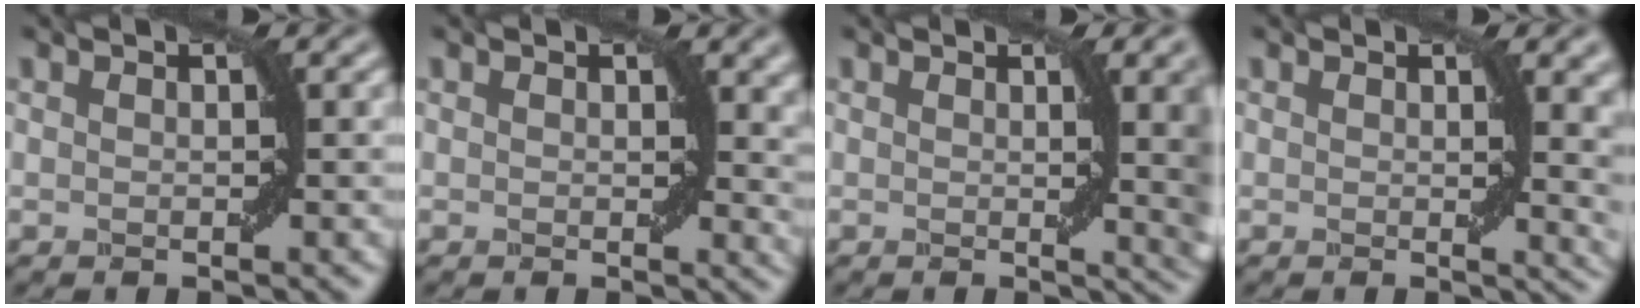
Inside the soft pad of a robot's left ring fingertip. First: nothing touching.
{"total": 2.8, "force": [0.9, 1.6, 2.1], "torque": [-0.018, -0.006, 0.010]}
{"total": 7.3, "force": [0.9, 2.3, 6.9], "torque": [-0.051, 0.004, 0.013]}
{"total": 5.1, "force": [1.2, 1.9, 4.6], "torque": [-0.033, -0.005, 0.022]}